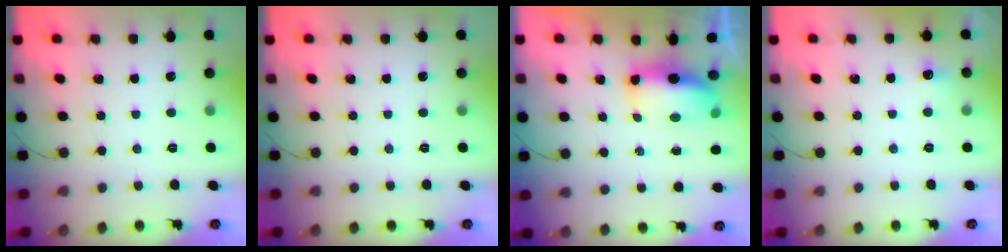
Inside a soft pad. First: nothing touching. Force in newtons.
{"total": 0.0}
{"total": 14.8, "press": 9.8, "slide": 11.0}
{"total": 4.4, "press": 4.2, "slide": 1.3}